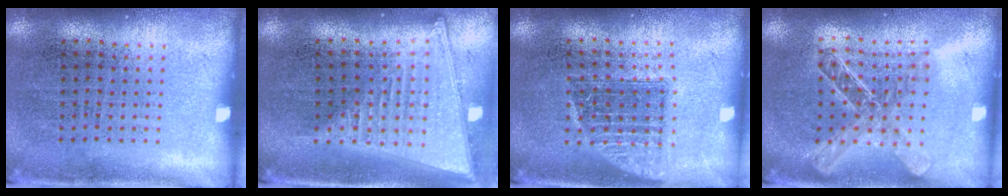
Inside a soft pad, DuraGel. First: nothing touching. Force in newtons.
{"total": 2.1, "press": 1.8, "slide": 1.2}
{"total": 1.4, "press": 1.1, "slide": 0.8}
{"total": 1.9, "press": 1.6, "slide": 1.0}